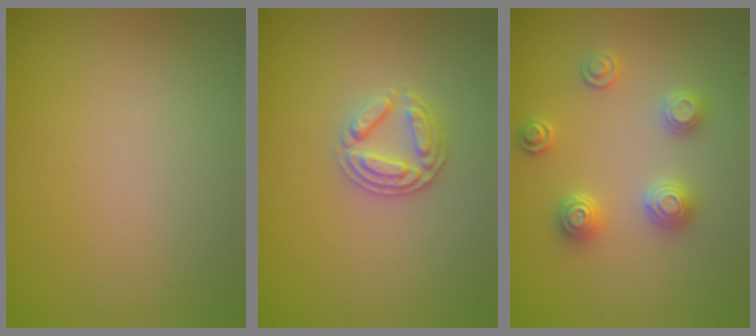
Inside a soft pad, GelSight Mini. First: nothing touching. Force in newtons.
{"total": 2.7, "press": 2.5, "slide": 1.0}
{"total": 2.9, "press": 2.8, "slide": 0.3}